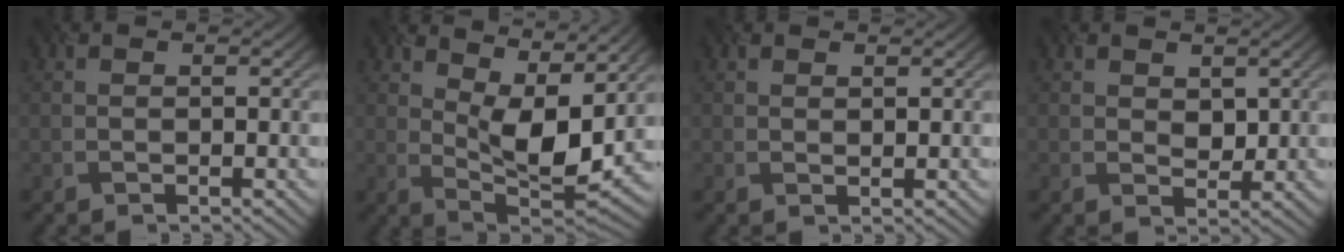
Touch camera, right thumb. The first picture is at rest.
{"total": 10.3, "force": [4.3, 4.0, 8.5], "torque": [-0.168, -0.003, 0.082]}
{"total": 0.8, "force": [0.6, 0.2, 0.4], "torque": [0.003, -0.003, 0.019]}
{"total": 2.3, "force": [0.8, 1.7, 1.4], "torque": [-0.030, 0.002, 0.026]}